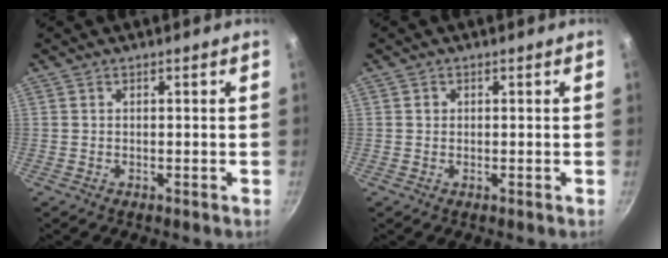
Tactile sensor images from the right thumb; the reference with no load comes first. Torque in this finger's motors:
{"motor_torque": [-0.19, 0.30, 0.22, -0.19, -0.02]}